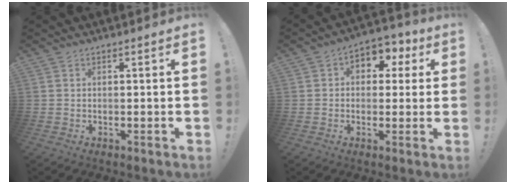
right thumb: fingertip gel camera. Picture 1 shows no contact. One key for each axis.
{"total": 6.1, "fx": 1.0, "fy": 5.3, "fz": 3.0, "tx": -0.030, "ty": 0.000, "tz": 0.020}